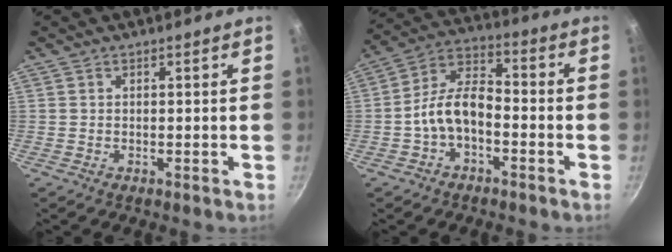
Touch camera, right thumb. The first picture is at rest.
{"total": 9.6, "force": [-3.1, 5.6, 7.1], "torque": [-0.120, 0.050, -0.067]}